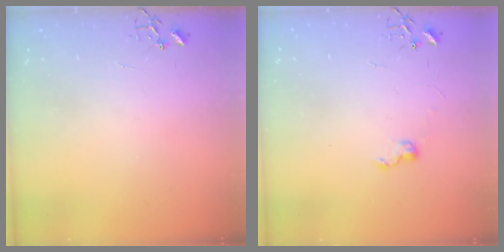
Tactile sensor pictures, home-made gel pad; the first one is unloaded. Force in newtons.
{"total": 6.2, "press": 6.1, "slide": 0.7}